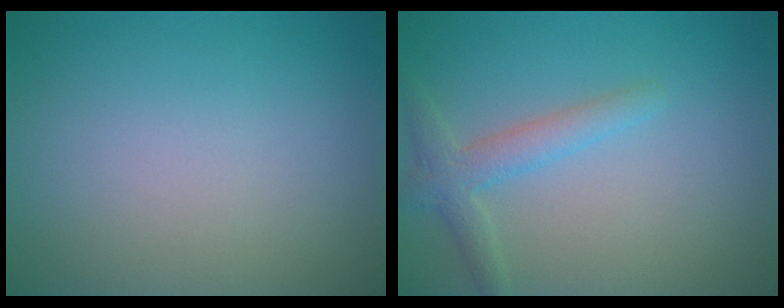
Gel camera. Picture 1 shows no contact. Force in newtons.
{"total": 2.5, "press": 2.5, "slide": 0.1}